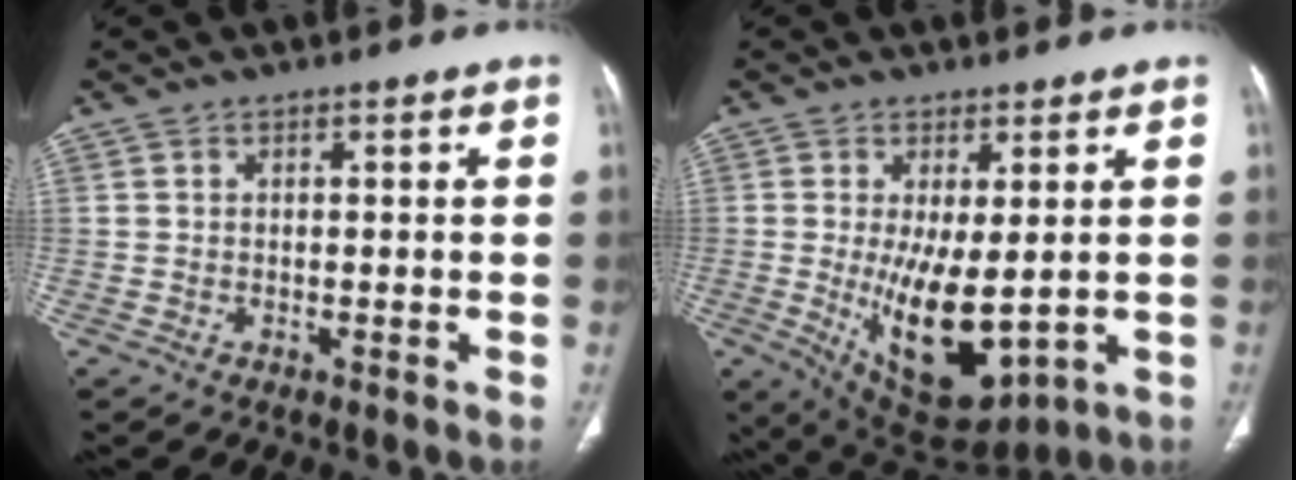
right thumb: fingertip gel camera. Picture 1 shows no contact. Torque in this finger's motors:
{"motor_torque": [0.97, 1.61, 1.82, 0.14, 0.54]}